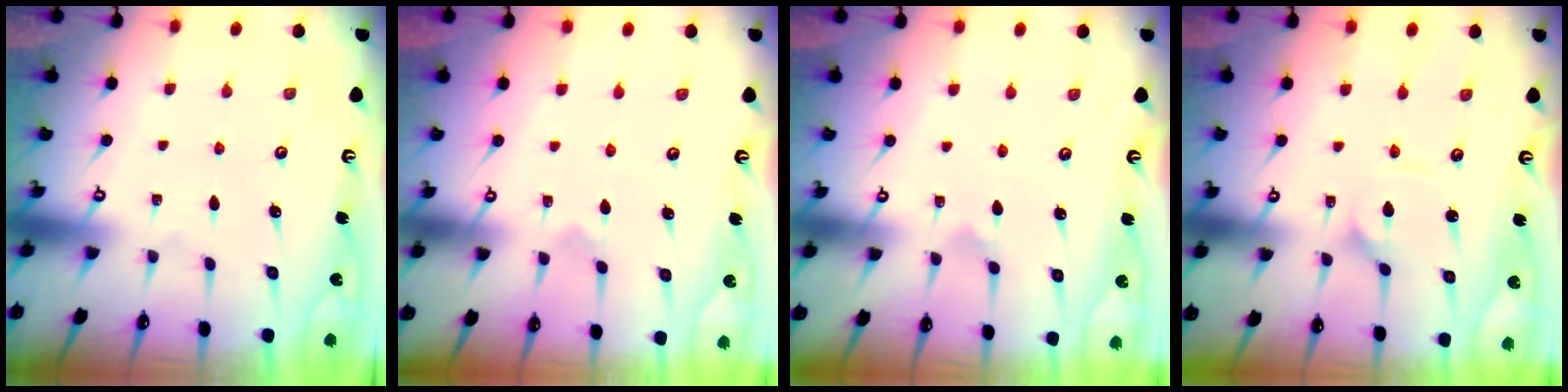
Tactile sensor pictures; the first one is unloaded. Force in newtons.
{"total": 2.7, "press": 2.6, "slide": 0.7}
{"total": 2.9, "press": 2.9, "slide": 0.1}
{"total": 3.1, "press": 3.1, "slide": 0.2}